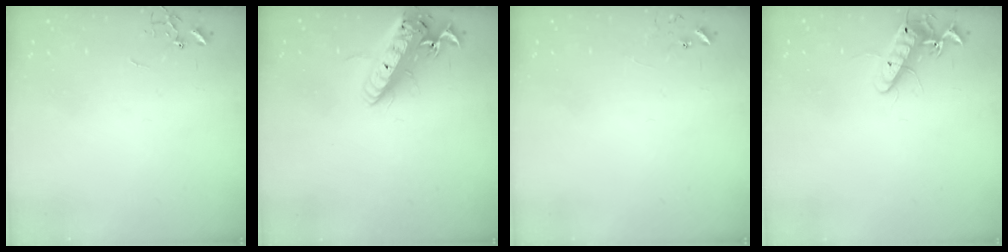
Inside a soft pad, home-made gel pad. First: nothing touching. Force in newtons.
{"total": 19.0, "press": 18.6, "slide": 3.8}
{"total": 5.8, "press": 5.8, "slide": 0.5}
{"total": 12.8, "press": 12.8, "slide": 0.6}